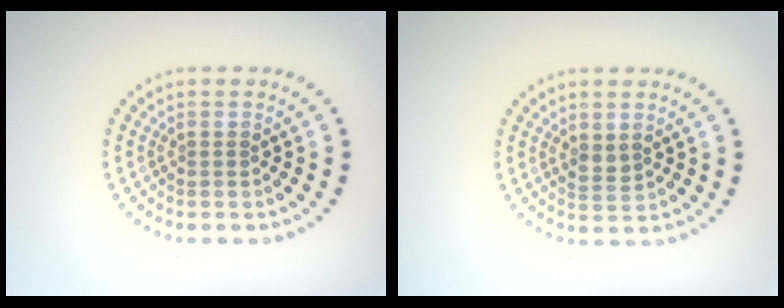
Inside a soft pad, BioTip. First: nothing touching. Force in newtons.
{"total": 1.2, "press": 1.2, "slide": 0.4}